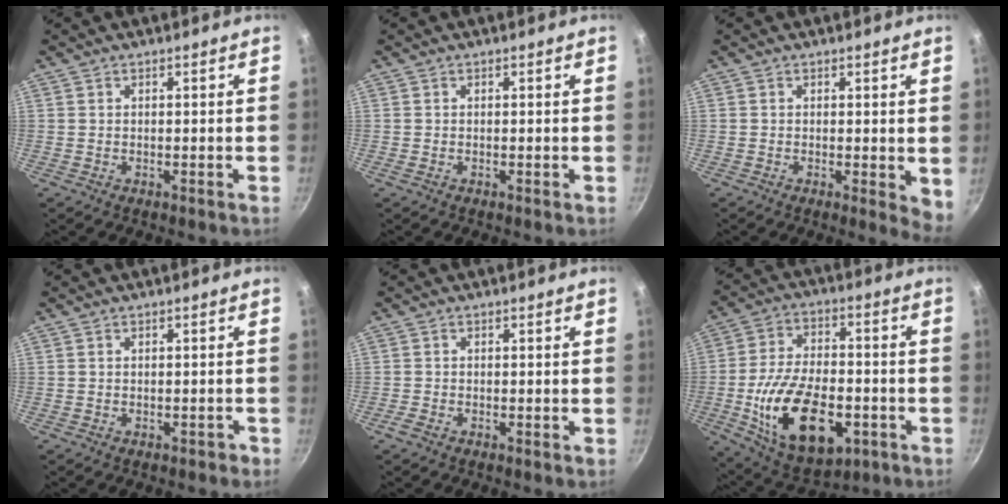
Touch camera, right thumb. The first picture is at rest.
{"total": 0.6, "force": [-0.1, 0.1, 0.6], "torque": [-0.012, -0.002, -0.004]}
{"total": 3.8, "force": [0.1, 1.6, 3.5], "torque": [-0.040, -0.010, 0.001]}
{"total": 1.0, "force": [-0.6, 0.6, 0.4], "torque": [0.005, 0.016, 0.003]}
{"total": 1.1, "force": [-0.7, 0.4, 0.8], "torque": [-0.022, 0.002, -0.019]}
{"total": 20.9, "force": [-5.9, 11.7, 16.4], "torque": [-0.278, 0.019, -0.087]}